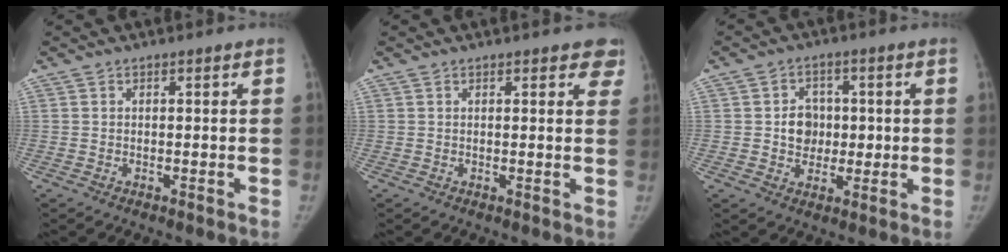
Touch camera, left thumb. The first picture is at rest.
{"total": 4.1, "force": [3.0, 1.8, 2.1], "torque": [0.008, -0.008, 0.022]}
{"total": 6.5, "force": [0.3, 5.6, 3.2], "torque": [-0.011, 0.006, 0.003]}